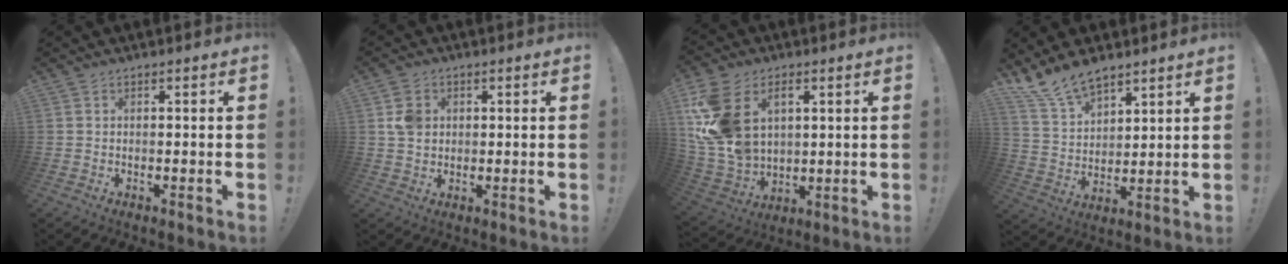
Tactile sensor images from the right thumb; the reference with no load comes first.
{"total": 5.2, "force": [1.4, 4.3, 2.7], "torque": [-0.037, 0.006, 0.027]}
{"total": 17.7, "force": [5.9, 12.5, 11.1], "torque": [-0.229, -0.027, 0.112]}
{"total": 11.8, "force": [9.9, 5.0, 3.9], "torque": [-0.088, -0.063, 0.192]}